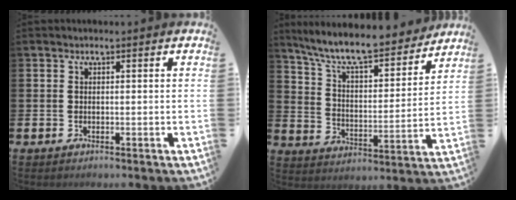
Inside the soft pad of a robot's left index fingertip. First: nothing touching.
{"total": 9.8, "force": [8.8, 1.7, 3.8], "torque": [-0.109, -0.060, 0.150]}